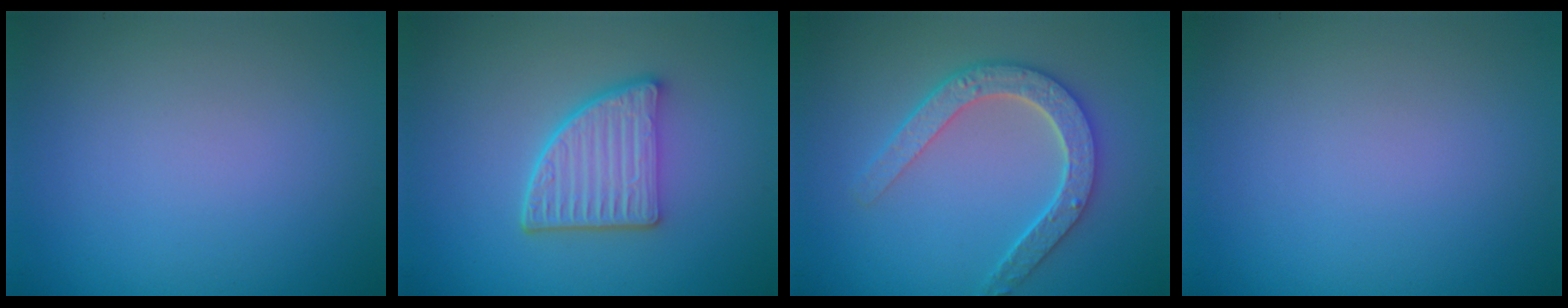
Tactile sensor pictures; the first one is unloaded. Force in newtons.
{"total": 4.9, "press": 3.8, "slide": 3.1}
{"total": 4.8, "press": 3.7, "slide": 3.0}
{"total": 0.0}